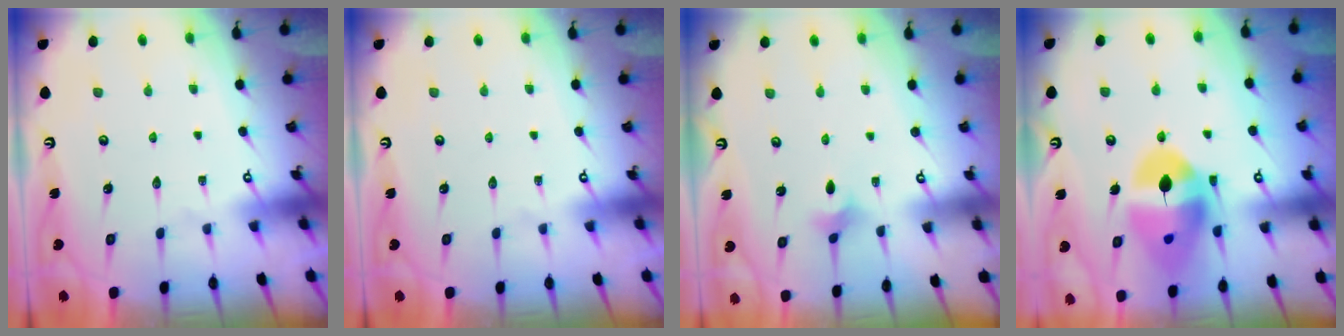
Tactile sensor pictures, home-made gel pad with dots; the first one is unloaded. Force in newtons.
{"total": 0.0}
{"total": 2.3, "press": 2.2, "slide": 0.5}
{"total": 16.5, "press": 16.4, "slide": 1.9}